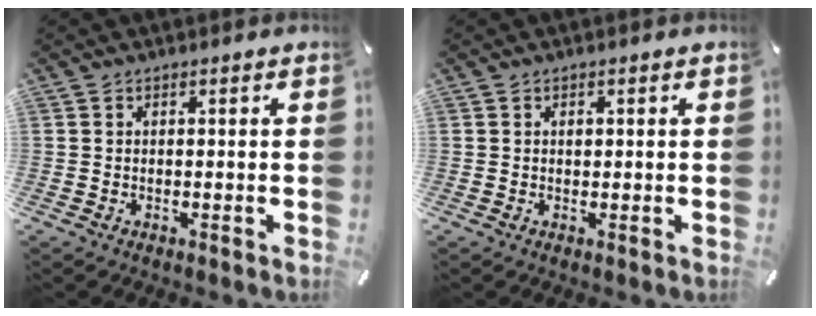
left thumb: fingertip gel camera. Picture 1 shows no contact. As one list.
[{"total": 0.8, "force": [0.2, 0.6, 0.5], "torque": [-0.002, -0.002, 0.002]}]